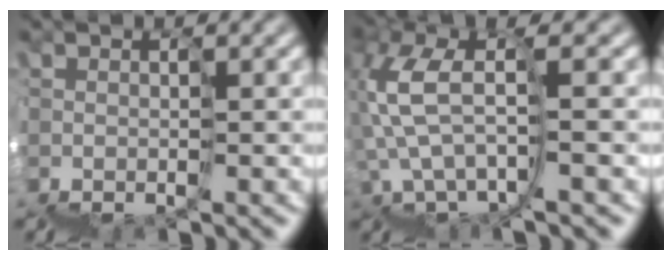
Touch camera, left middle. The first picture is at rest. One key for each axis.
{"total": 5.1, "fx": 2.9, "fy": 1.8, "fz": 3.8, "tx": -0.097, "ty": 0.034, "tz": 0.042}